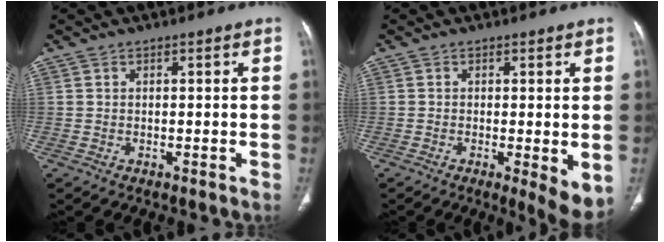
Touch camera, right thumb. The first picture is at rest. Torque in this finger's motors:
{"motor_torque": [-0.12, 0.45, -0.15, 0.02, -0.01]}